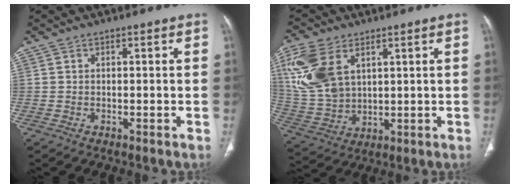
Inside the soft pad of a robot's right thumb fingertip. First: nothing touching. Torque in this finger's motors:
{"motor_torque": [0.24, 0.41, 1.45, 0.67, 0.18]}